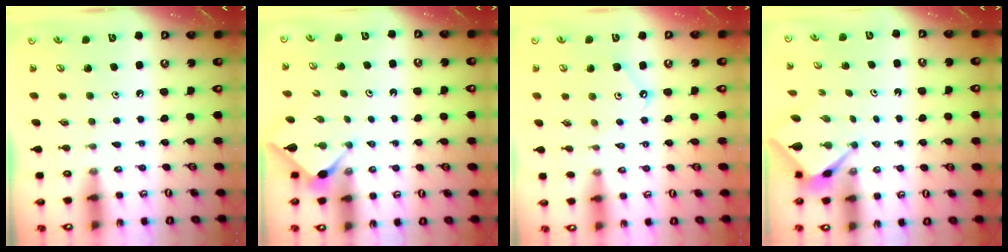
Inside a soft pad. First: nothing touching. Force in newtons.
{"total": 2.9, "press": 2.9, "slide": 0.4}
{"total": 4.6, "press": 4.5, "slide": 0.6}
{"total": 2.7, "press": 2.7, "slide": 0.1}